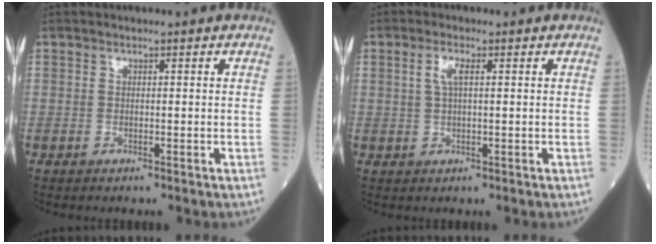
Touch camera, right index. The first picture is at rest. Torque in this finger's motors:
{"motor_torque": [0.13, 0.13, 0.03, 0.05]}